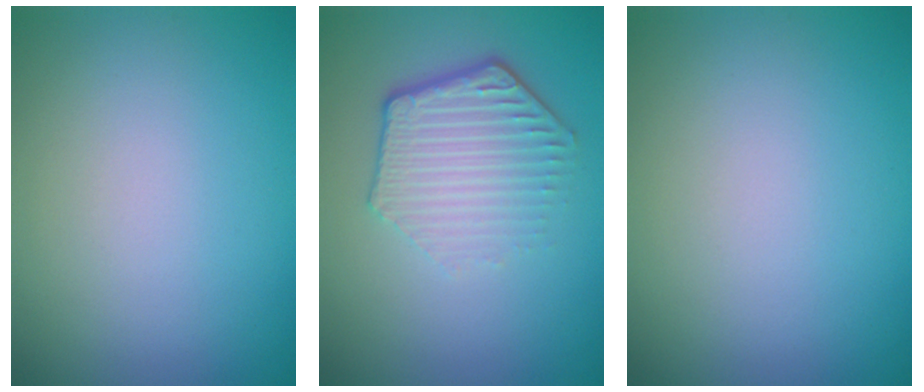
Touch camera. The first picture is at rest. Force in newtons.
{"total": 4.1, "press": 3.2, "slide": 2.7}
{"total": 0.0}